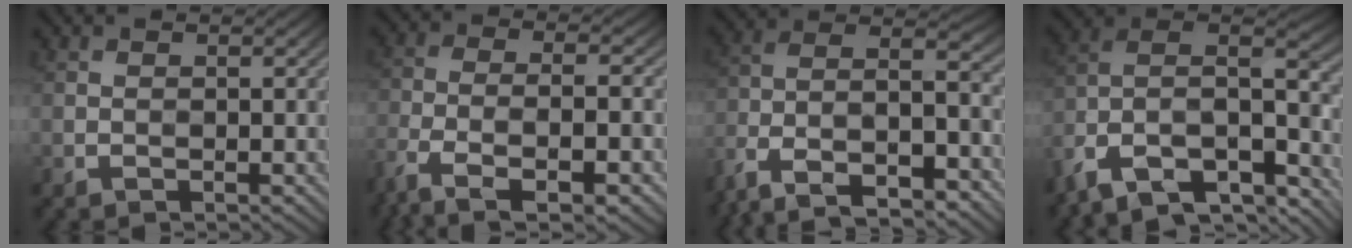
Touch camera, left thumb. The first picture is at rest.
{"total": 10.6, "force": [-6.5, 3.3, 7.7], "torque": [-0.160, -0.015, -0.119]}
{"total": 14.8, "force": [-10.2, 5.4, 9.3], "torque": [-0.202, -0.008, -0.176]}
{"total": 16.3, "force": [-11.9, 6.4, 9.1], "torque": [-0.221, -0.029, -0.181]}